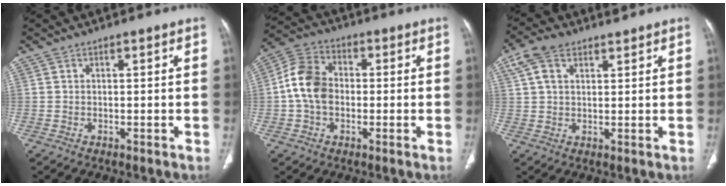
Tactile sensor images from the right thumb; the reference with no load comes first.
{"total": 10.0, "force": [-0.4, 7.4, 6.8], "torque": [-0.119, 0.025, -0.020]}
{"total": 6.5, "force": [3.6, 3.5, 4.1], "torque": [-0.082, 0.013, 0.073]}